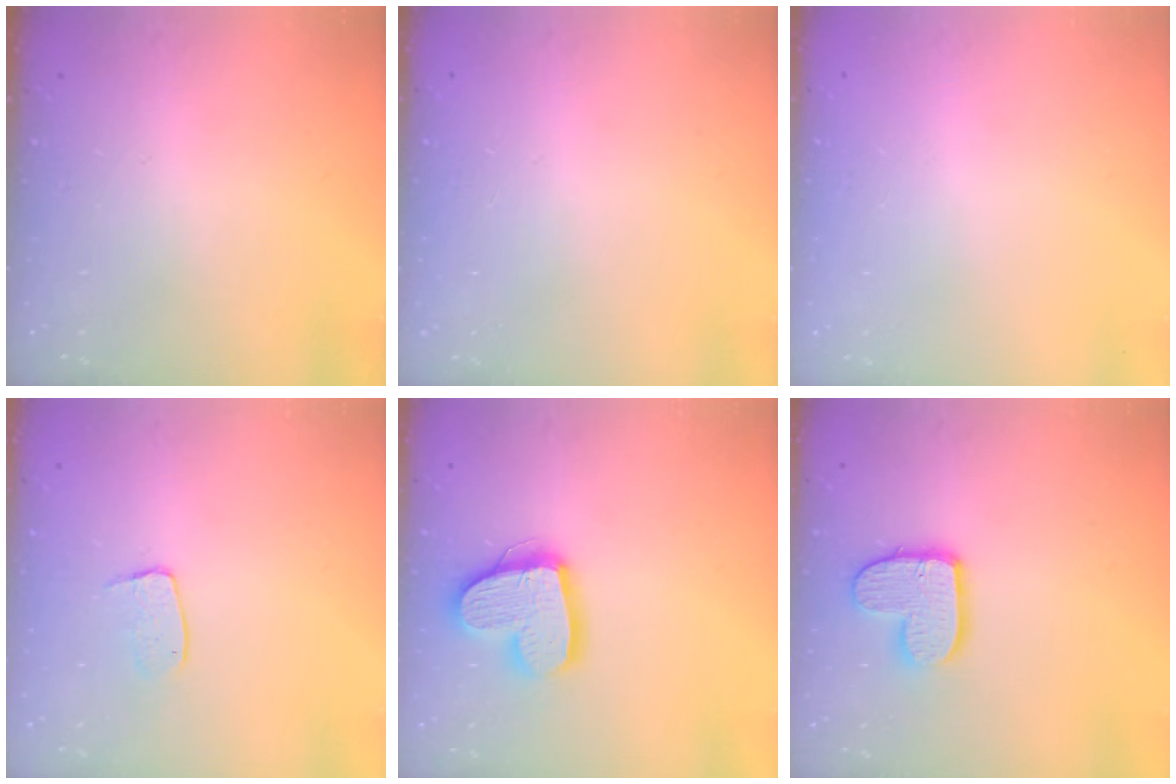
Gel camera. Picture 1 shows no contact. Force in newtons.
{"total": 0.0}
{"total": 0.0}
{"total": 7.4, "press": 7.4, "slide": 0.4}
{"total": 16.0, "press": 16.0, "slide": 1.5}
{"total": 11.1, "press": 11.1, "slide": 0.5}